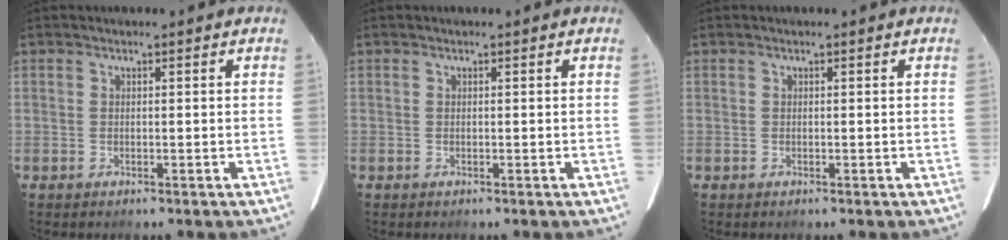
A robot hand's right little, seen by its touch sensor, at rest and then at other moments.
{"total": 0.0}
{"total": 0.0}